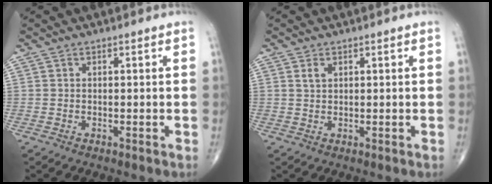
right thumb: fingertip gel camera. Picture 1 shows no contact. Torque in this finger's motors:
{"motor_torque": [0.13, 0.99, 0.21, 0.14, 0.02]}